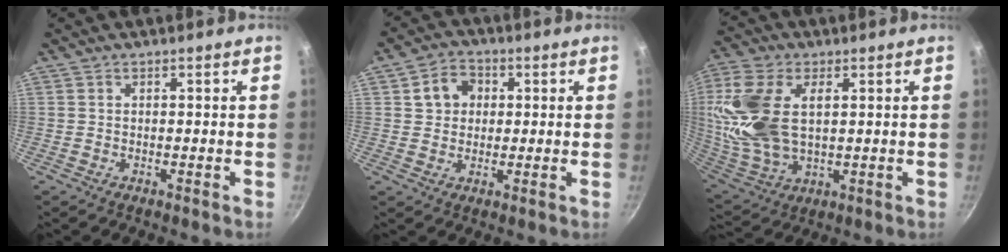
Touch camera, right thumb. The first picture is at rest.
{"total": 6.5, "force": [1.4, 5.4, 3.3], "torque": [-0.031, 0.005, 0.018]}
{"total": 18.7, "force": [2.8, 10.6, 15.1], "torque": [-0.344, -0.006, 0.060]}